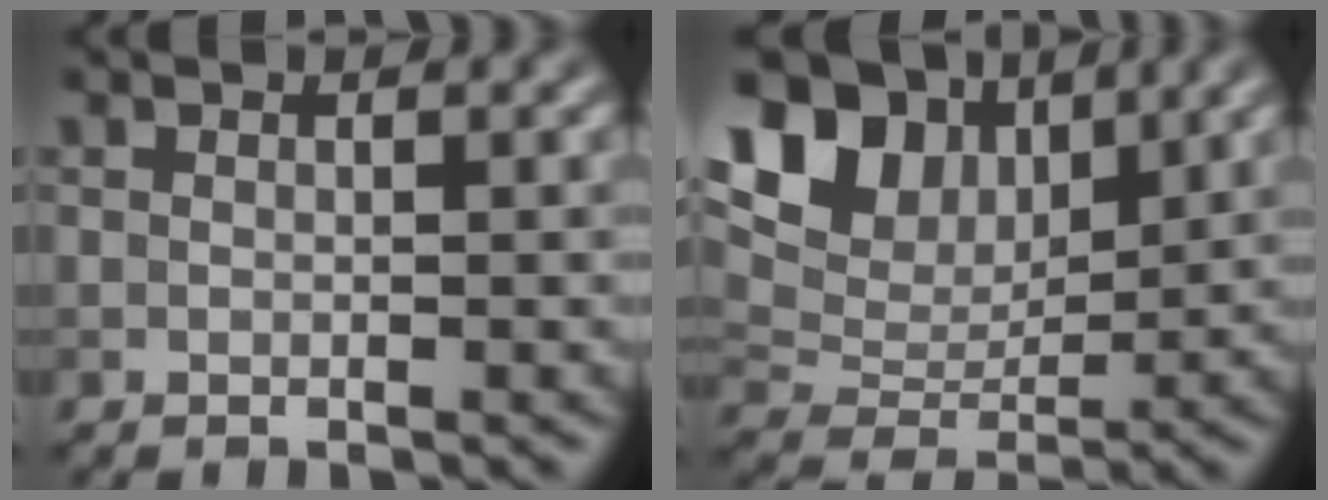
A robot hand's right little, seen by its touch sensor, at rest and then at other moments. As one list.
[{"total": 10.9, "force": [5.2, 7.1, 6.5], "torque": [-0.136, 0.025, 0.085]}]